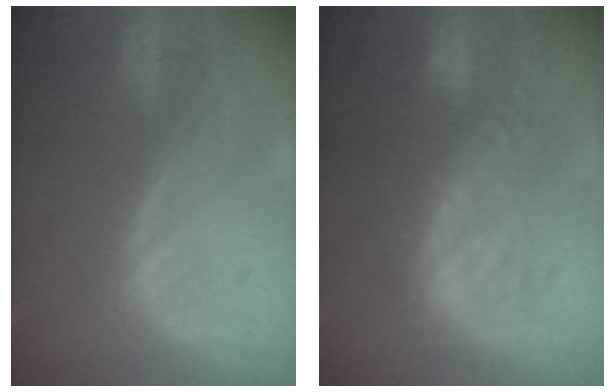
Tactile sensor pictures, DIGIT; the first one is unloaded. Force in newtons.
{"total": 10.3, "press": 9.1, "slide": 4.9}